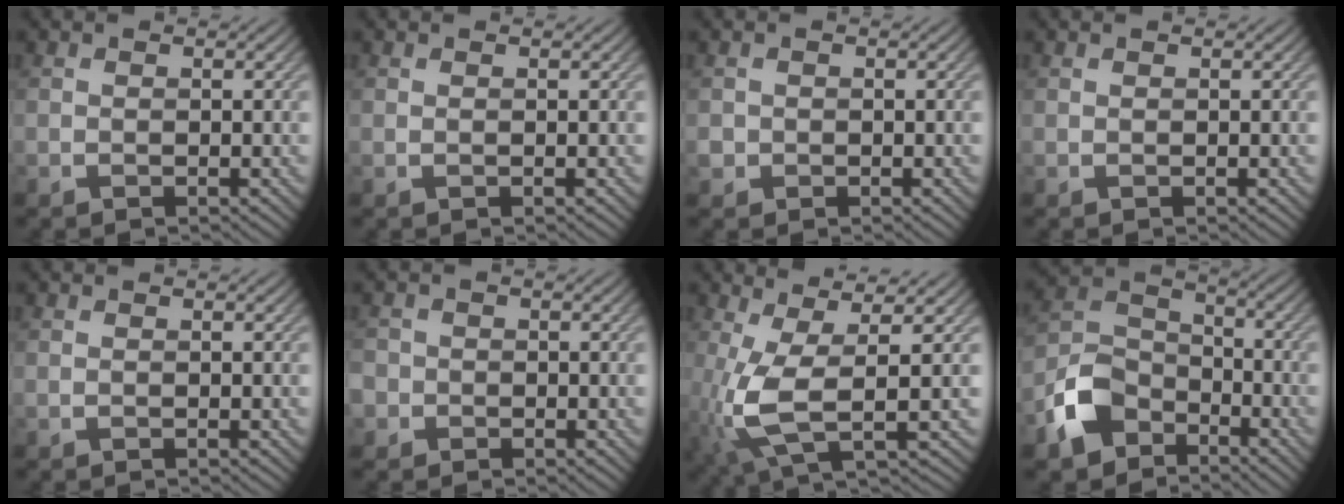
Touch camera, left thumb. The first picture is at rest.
{"total": 0.0}
{"total": 1.5, "force": [-0.4, 1.4, 0.2], "torque": [-0.002, -0.003, -0.011]}
{"total": 0.0}
{"total": 0.0}
{"total": 2.3, "force": [-0.7, 2.2, 0.3], "torque": [-0.006, 0.001, -0.026]}
{"total": 7.4, "force": [0.1, 1.9, 7.1], "torque": [-0.166, 0.006, -0.004]}
{"total": 8.9, "force": [-5.3, 5.8, 4.2], "torque": [-0.101, -0.005, -0.130]}